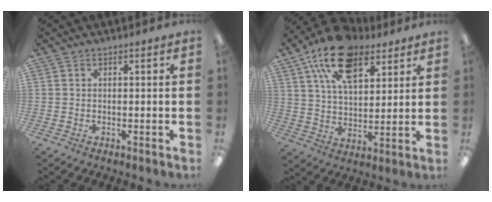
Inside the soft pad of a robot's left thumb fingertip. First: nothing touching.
{"total": 18.0, "force": [10.5, 9.5, 11.0], "torque": [-0.191, -0.033, 0.187]}